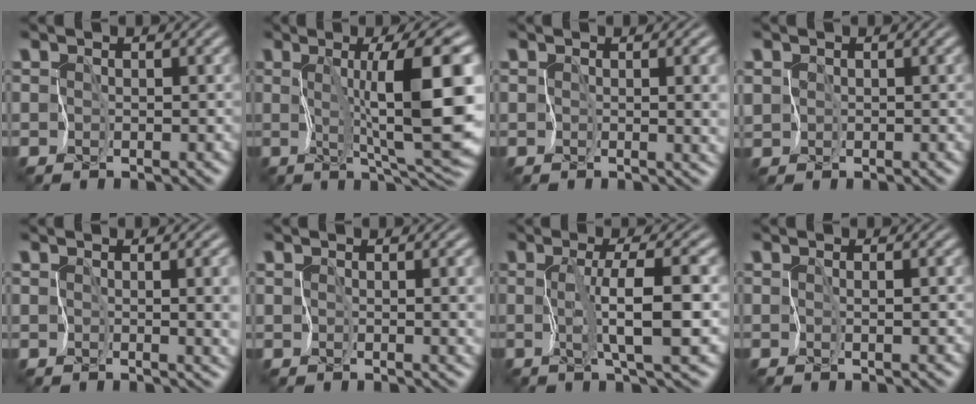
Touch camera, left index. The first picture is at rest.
{"total": 10.0, "force": [0.9, 1.5, 9.9], "torque": [-0.137, 0.001, 0.015]}
{"total": 5.3, "force": [0.3, 2.5, 4.7], "torque": [-0.047, -0.012, 0.016]}
{"total": 0.6, "force": [0.1, 0.6, -0.1], "torque": [-0.005, -0.003, -0.001]}
{"total": 6.1, "force": [0.2, 2.8, 5.4], "torque": [-0.052, -0.014, 0.015]}
{"total": 4.3, "force": [0.4, 2.0, 3.8], "torque": [-0.041, -0.011, 0.016]}
{"total": 4.8, "force": [-0.5, 0.4, 4.8], "torque": [-0.080, 0.000, -0.012]}
{"total": 1.0, "force": [-0.2, 0.0, 1.0], "torque": [-0.016, -0.003, -0.003]}